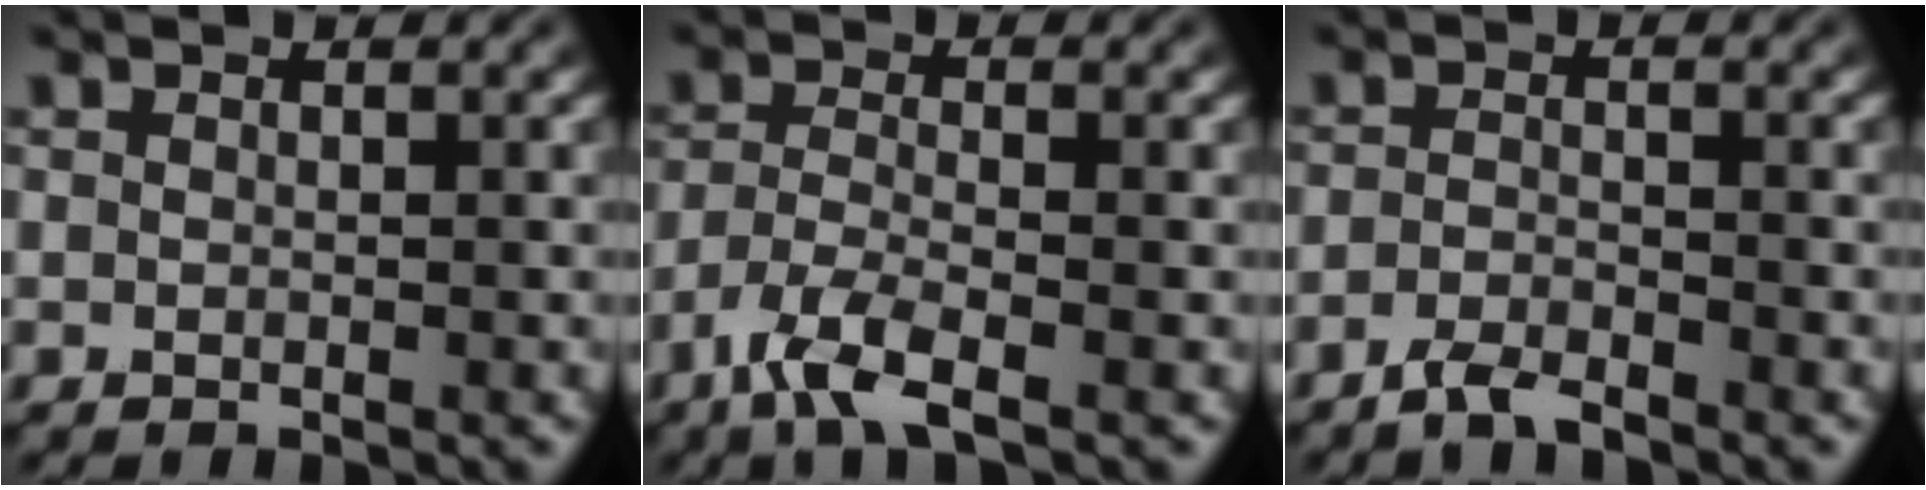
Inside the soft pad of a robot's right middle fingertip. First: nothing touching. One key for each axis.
{"total": 4.1, "fx": -2.7, "fy": 1.0, "fz": 3.0, "tx": -0.064, "ty": -0.006, "tz": -0.061}
{"total": 2.3, "fx": -1.9, "fy": 0.4, "fz": 1.2, "tx": -0.024, "ty": 0.000, "tz": -0.043}